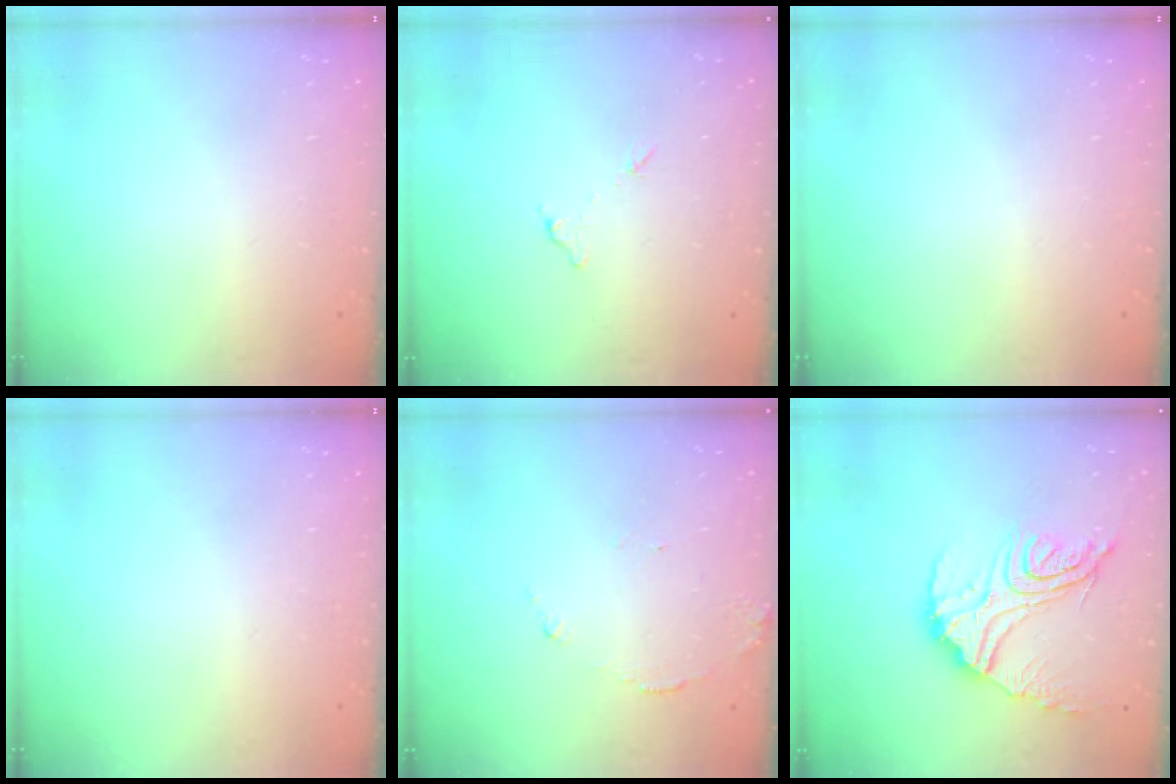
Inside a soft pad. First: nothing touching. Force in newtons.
{"total": 5.4, "press": 5.4, "slide": 0.2}
{"total": 0.0}
{"total": 0.0}
{"total": 7.8, "press": 7.8, "slide": 0.5}
{"total": 19.5, "press": 19.4, "slide": 1.8}